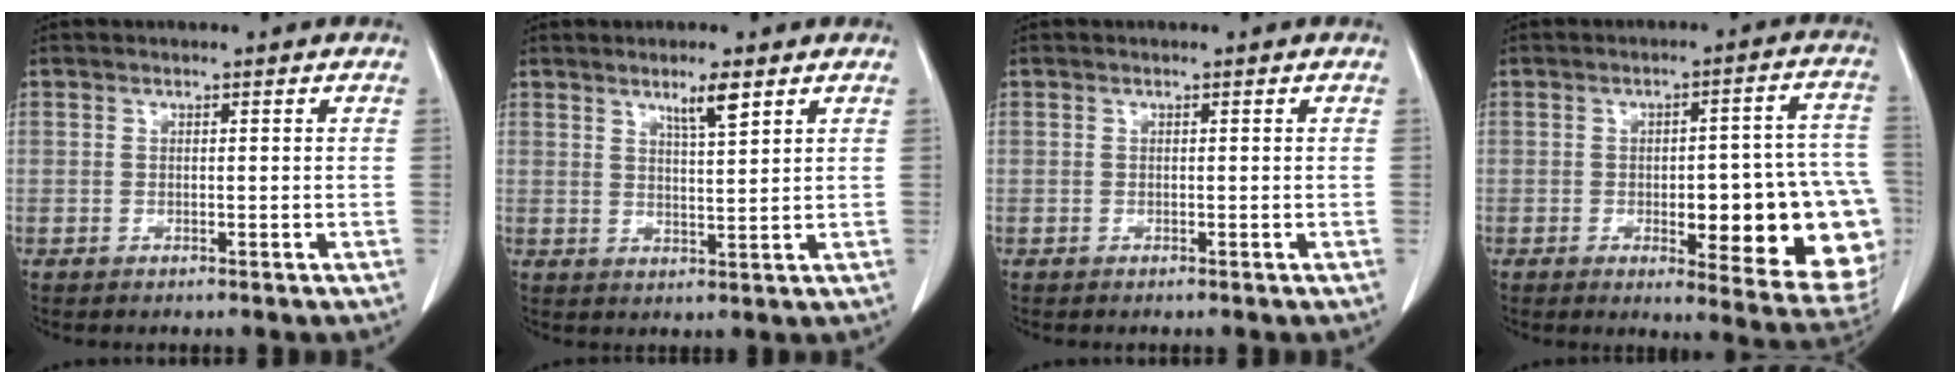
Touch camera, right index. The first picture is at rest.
{"total": 4.0, "force": [2.6, 0.1, 3.0], "torque": [-0.054, -0.005, 0.047]}
{"total": 0.0}
{"total": 20.1, "force": [-4.1, 5.5, 18.9], "torque": [-0.144, 0.026, -0.028]}